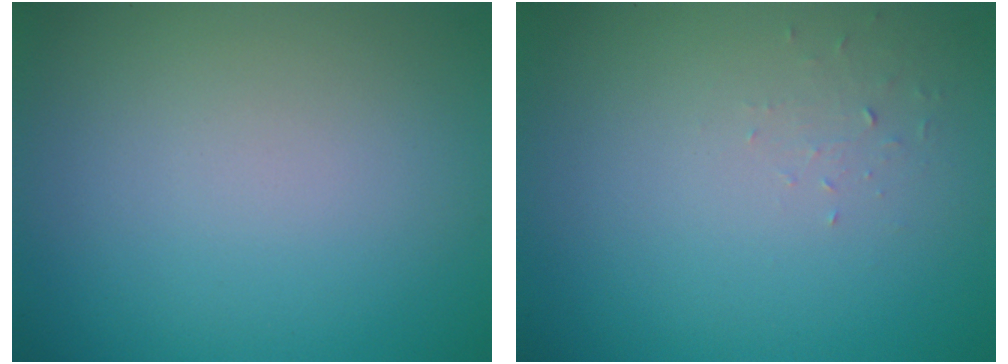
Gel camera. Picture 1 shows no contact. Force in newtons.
{"total": 0.6, "press": 0.3, "slide": 0.6}